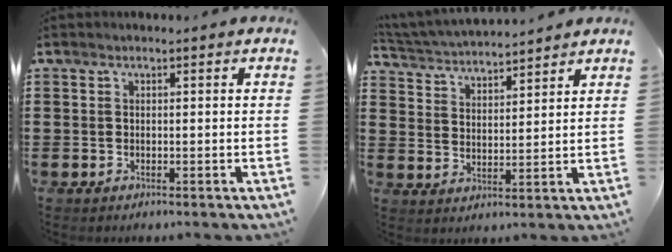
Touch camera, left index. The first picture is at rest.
{"total": 4.2, "force": [4.2, 0.2, 0.3], "torque": [-0.026, -0.021, 0.073]}